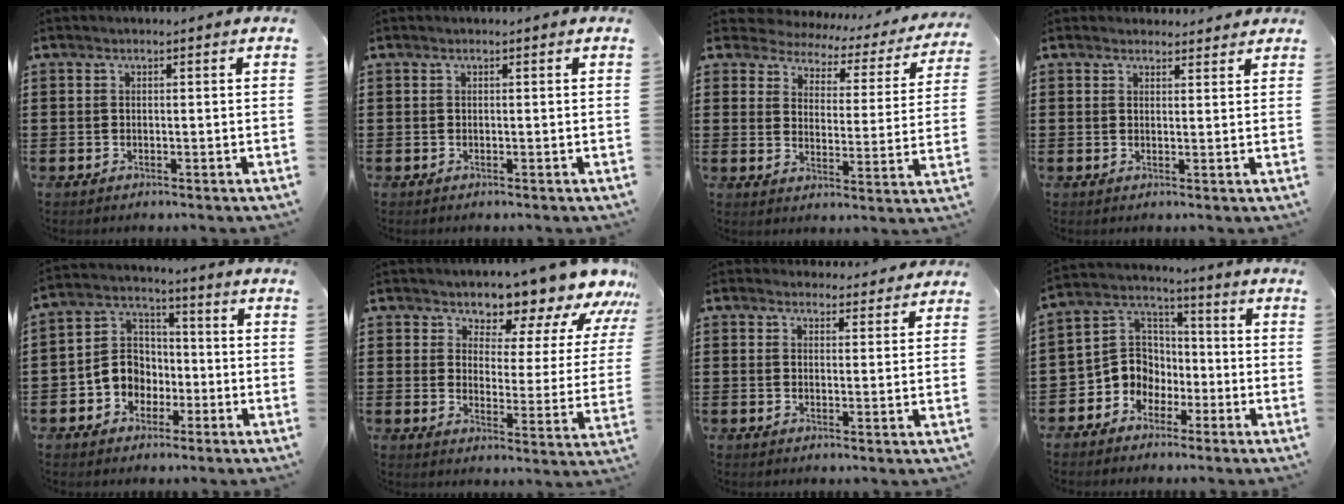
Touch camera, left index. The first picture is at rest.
{"total": 0.0}
{"total": 3.6, "force": [3.4, 1.2, 0.2], "torque": [-0.031, -0.026, 0.051]}
{"total": 2.0, "force": [1.9, 0.5, 0.0], "torque": [-0.005, 0.001, 0.037]}
{"total": 6.2, "force": [-2.2, 5.4, 2.0], "torque": [-0.065, 0.011, -0.046]}
{"total": 6.7, "force": [6.6, 1.0, 0.3], "torque": [-0.026, -0.063, 0.114]}
{"total": 3.3, "force": [3.1, 0.8, 0.3], "torque": [-0.007, -0.011, 0.058]}
{"total": 7.2, "force": [-2.9, 6.4, 1.8], "torque": [-0.074, 0.008, -0.064]}